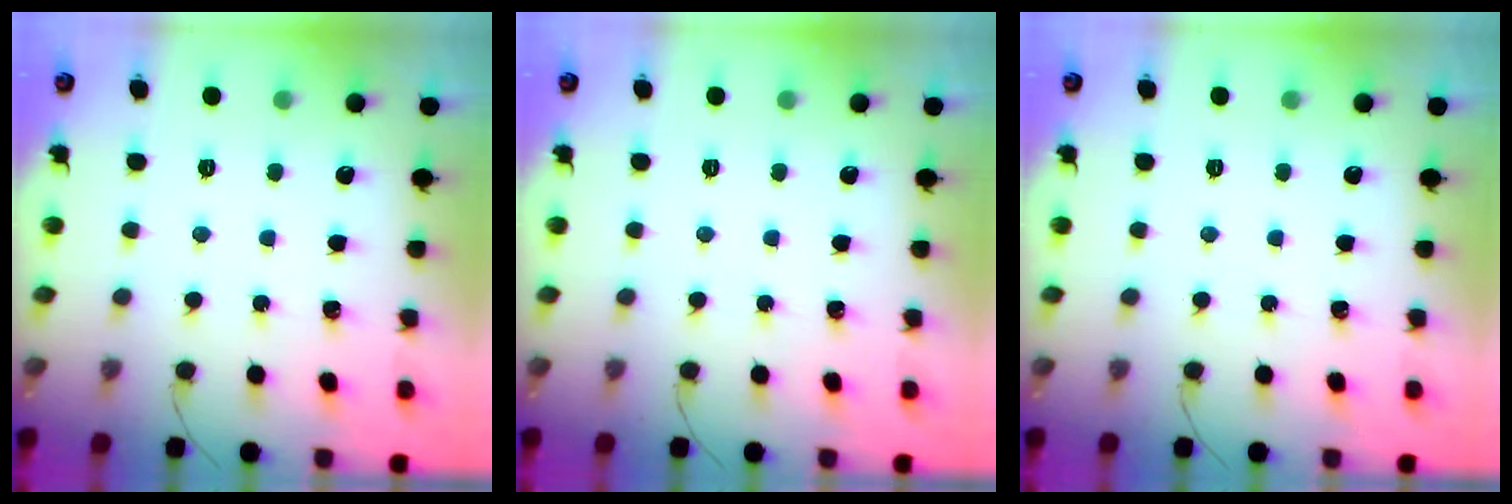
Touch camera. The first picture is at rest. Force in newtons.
{"total": 0.0}
{"total": 0.0}